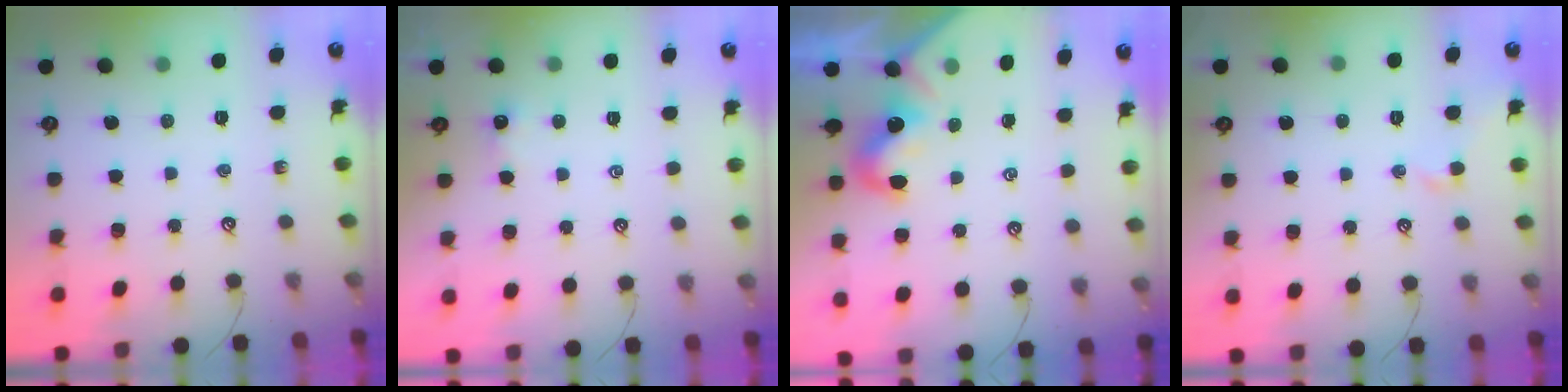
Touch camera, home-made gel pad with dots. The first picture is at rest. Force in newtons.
{"total": 0.0}
{"total": 0.8, "press": 0.7, "slide": 0.5}
{"total": 1.0, "press": 0.9, "slide": 0.4}